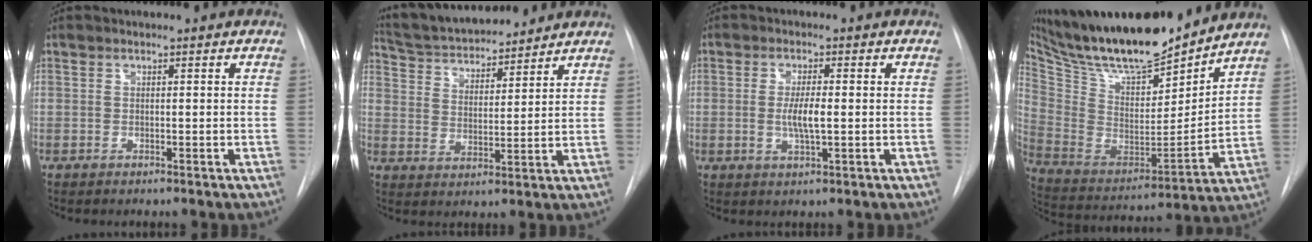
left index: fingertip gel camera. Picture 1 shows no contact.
{"total": 15.1, "force": [13.8, 3.0, 5.2], "torque": [-0.088, 0.022, 0.232]}
{"total": 4.0, "force": [-0.4, 0.6, 3.9], "torque": [-0.076, -0.007, -0.006]}
{"total": 24.3, "force": [21.3, 4.8, 10.7], "torque": [-0.208, -0.017, 0.358]}